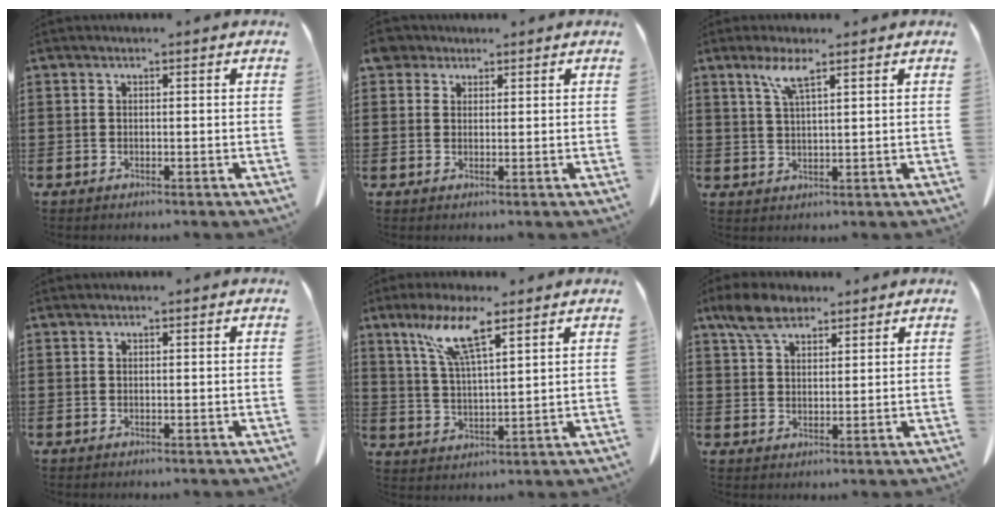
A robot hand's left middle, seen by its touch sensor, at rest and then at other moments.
{"total": 2.9, "force": [2.2, 1.7, 0.7], "torque": [-0.023, 0.010, 0.043]}
{"total": 4.6, "force": [2.9, 0.7, 3.5], "torque": [-0.078, 0.006, 0.049]}
{"total": 0.0}
{"total": 8.8, "force": [5.7, 1.6, 6.5], "torque": [-0.141, -0.003, 0.099]}
{"total": 5.8, "force": [4.2, 2.6, 3.0], "torque": [-0.072, 0.001, 0.079]}